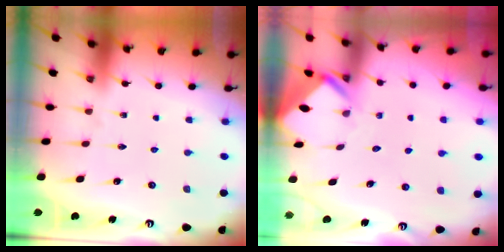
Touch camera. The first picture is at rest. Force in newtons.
{"total": 2.7, "press": 2.6, "slide": 0.3}